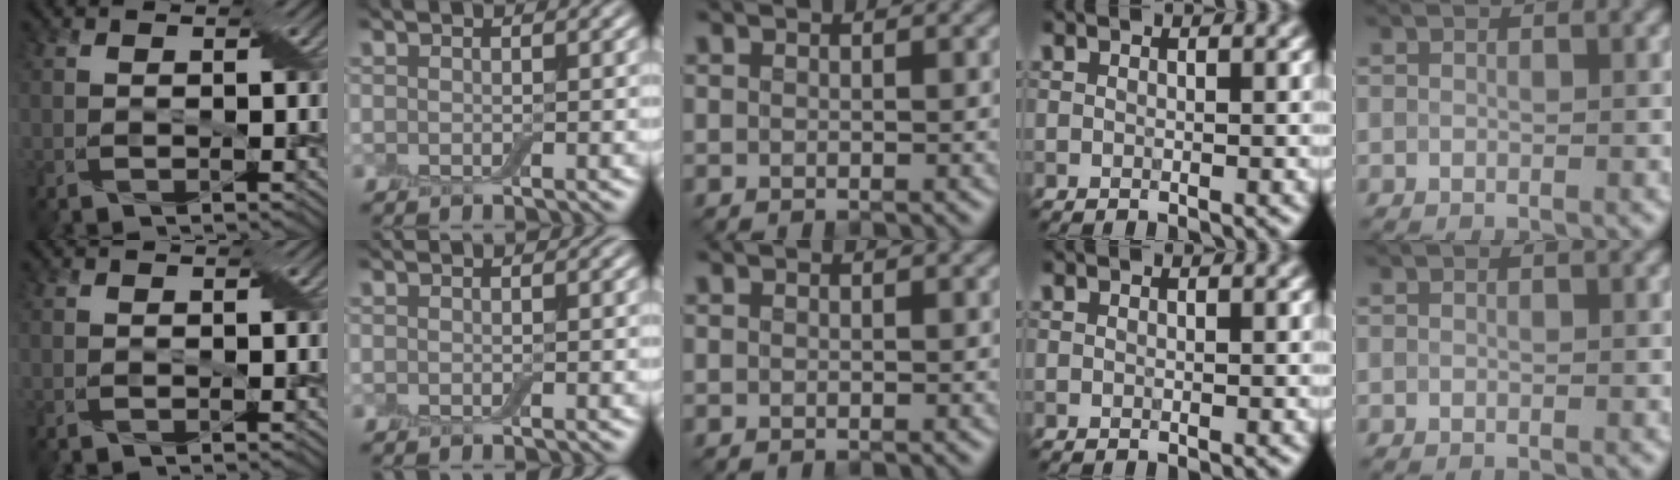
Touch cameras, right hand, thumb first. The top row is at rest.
{}